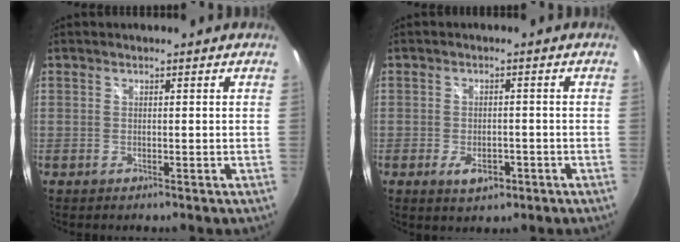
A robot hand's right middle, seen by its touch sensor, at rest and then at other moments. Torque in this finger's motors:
{"motor_torque": [0.90, -0.66, 0.04, 0.06]}